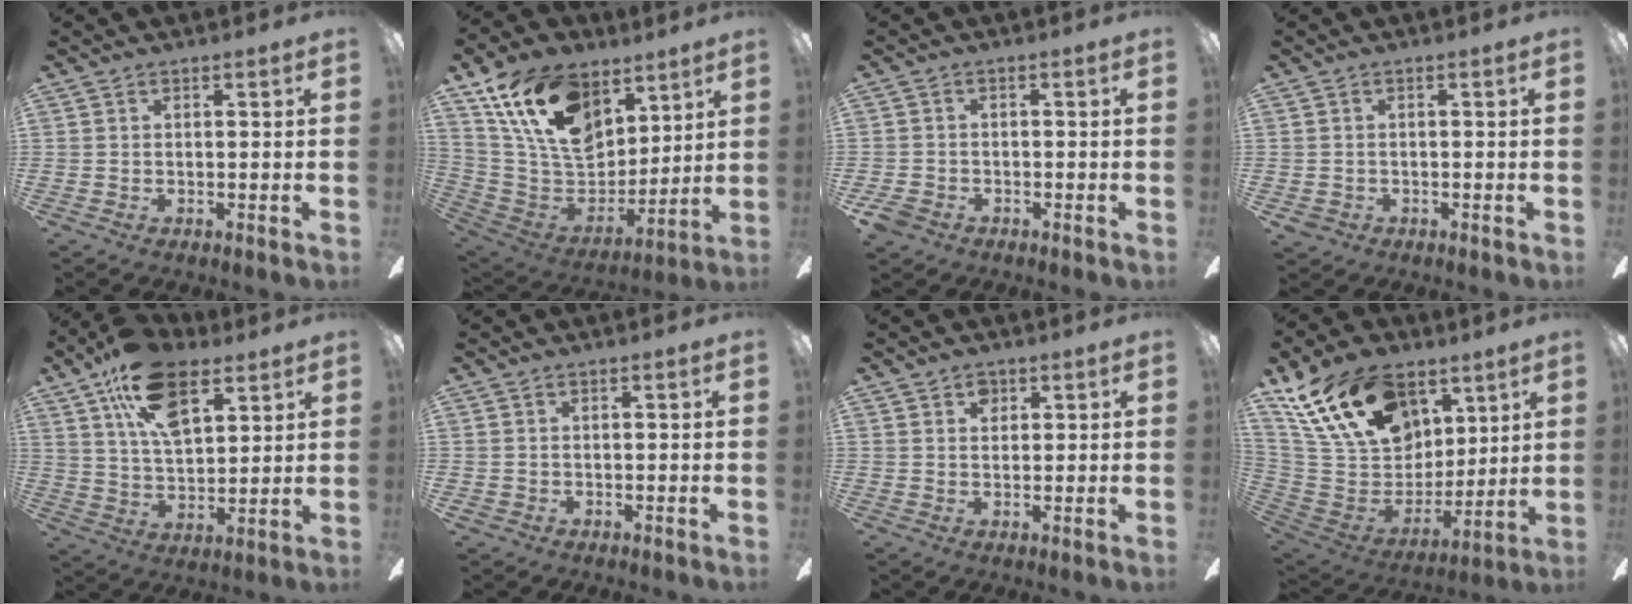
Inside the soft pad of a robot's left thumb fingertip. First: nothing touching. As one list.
[{"total": 21.0, "force": [11.5, 13.2, 11.4], "torque": [-0.217, -0.044, 0.215]}, {"total": 3.4, "force": [-2.2, 2.2, 1.4], "torque": [-0.039, 0.007, -0.046]}, {"total": 1.6, "force": [-0.6, 1.4, 0.5], "torque": [-0.011, 0.003, -0.014]}, {"total": 17.4, "force": [9.7, 9.3, 11.1], "torque": [-0.189, -0.020, 0.173]}, {"total": 0.6, "force": [0.0, 0.6, 0.2], "torque": [-0.005, 0.004, -0.003]}, {"total": 2.7, "force": [1.5, 1.9, 1.1], "torque": [0.000, -0.005, 0.022]}, {"total": 24.2, "force": [13.5, 15.2, 13.1], "torque": [-0.246, -0.051, 0.250]}]